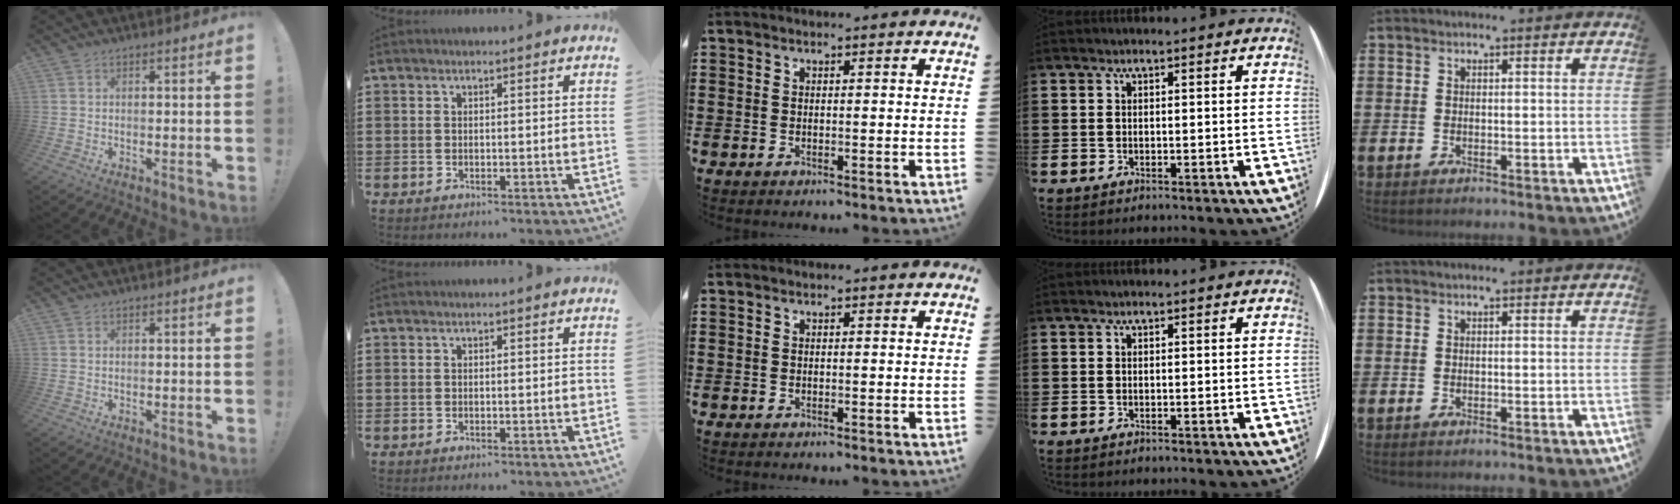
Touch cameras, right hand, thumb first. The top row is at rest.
{}